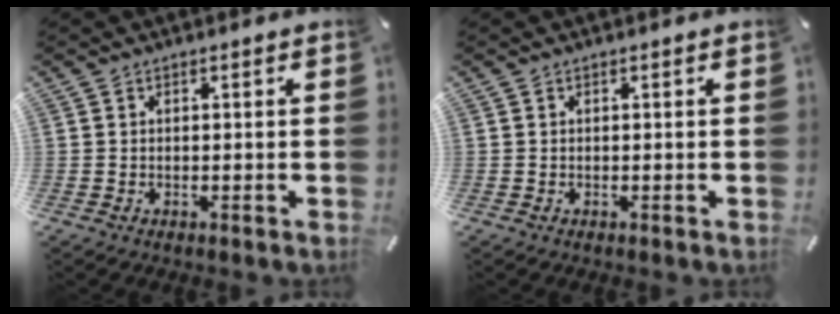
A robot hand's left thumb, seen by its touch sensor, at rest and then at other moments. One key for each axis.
{"total": 0.0}